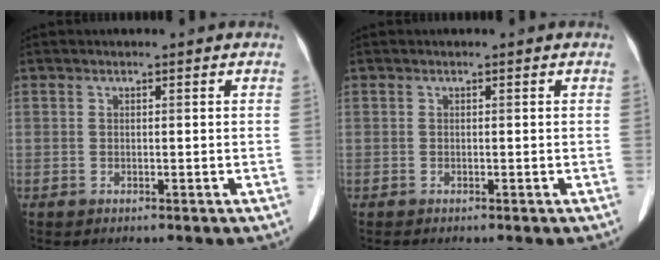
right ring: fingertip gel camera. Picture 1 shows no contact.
{"total": 0.0}